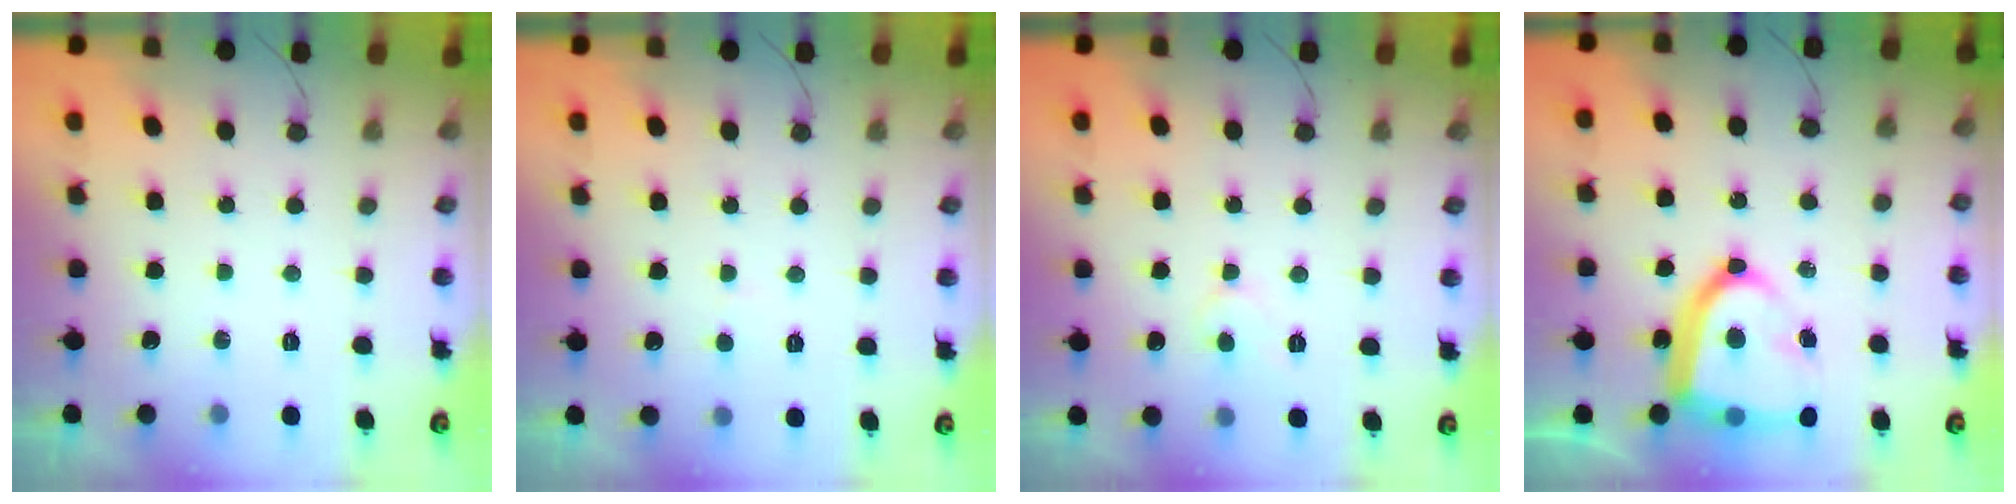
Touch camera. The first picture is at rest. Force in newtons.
{"total": 2.4, "press": 2.4, "slide": 0.2}
{"total": 4.7, "press": 4.7, "slide": 0.5}
{"total": 18.8, "press": 18.7, "slide": 1.9}